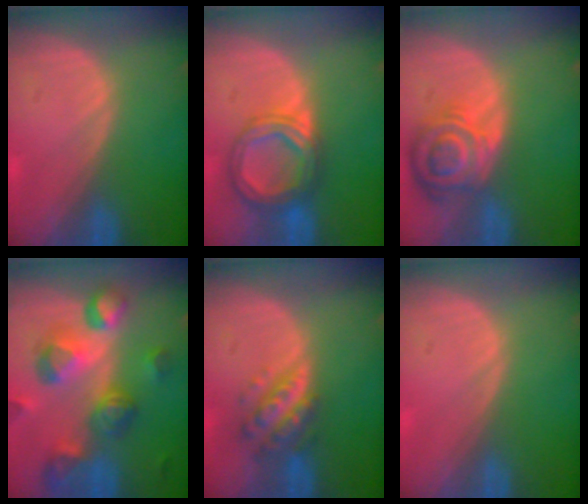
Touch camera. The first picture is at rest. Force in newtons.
{"total": 6.9, "press": 6.8, "slide": 0.5}
{"total": 8.3, "press": 7.3, "slide": 3.9}
{"total": 10.7, "press": 9.6, "slide": 4.7}
{"total": 5.6, "press": 5.2, "slide": 2.2}
{"total": 0.0}